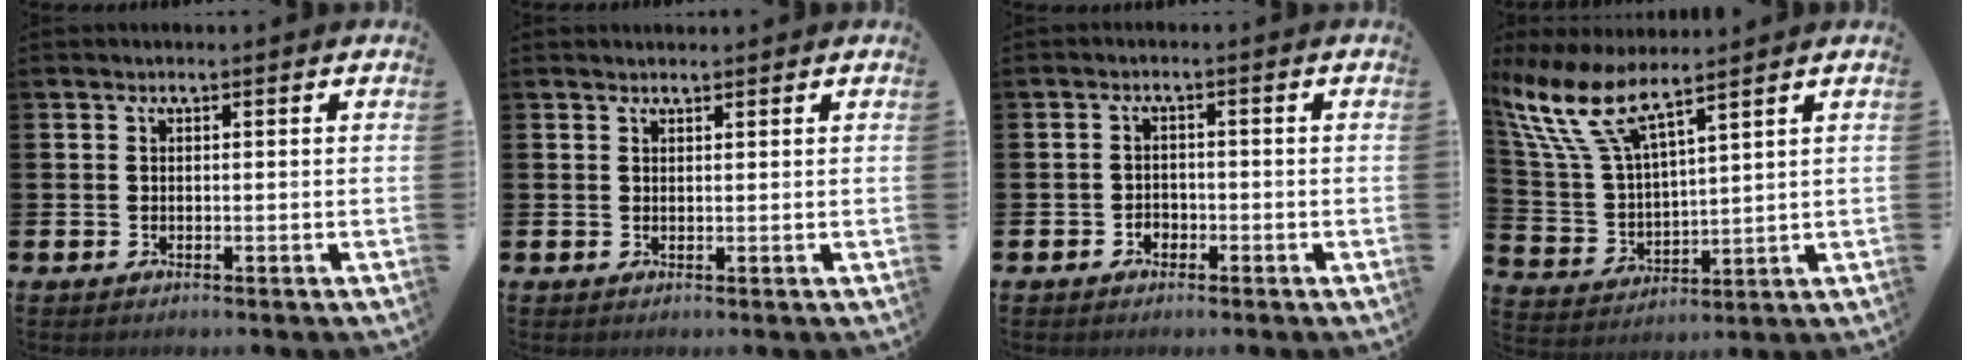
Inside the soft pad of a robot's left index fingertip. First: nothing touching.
{"total": 1.0, "force": [1.0, 0.3, 0.0], "torque": [0.013, -0.003, 0.015]}
{"total": 1.5, "force": [-0.9, 1.2, 0.3], "torque": [-0.003, -0.002, -0.022]}
{"total": 9.5, "force": [7.8, 2.2, 5.0], "torque": [-0.135, -0.025, 0.140]}